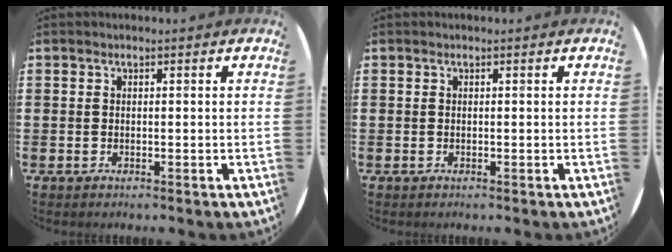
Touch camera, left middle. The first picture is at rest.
{"total": 0.0}